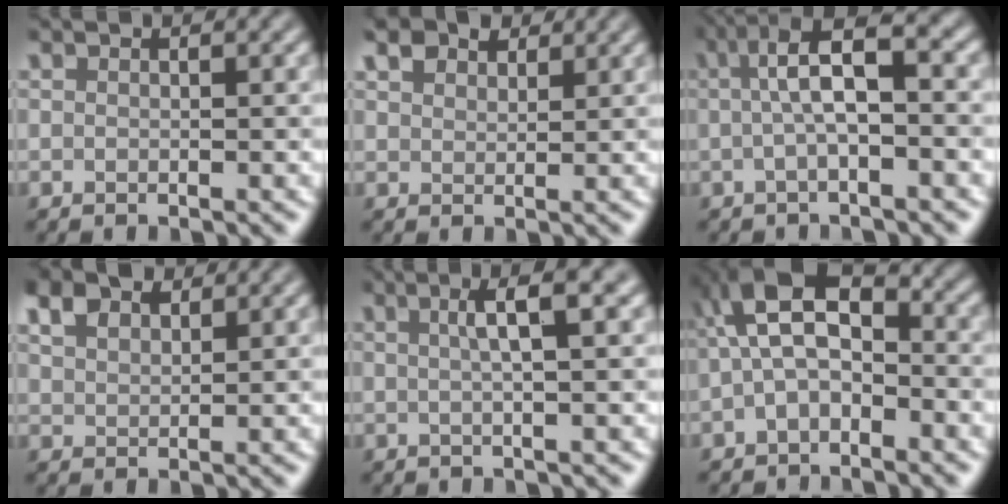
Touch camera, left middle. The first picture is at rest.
{"total": 3.0, "force": [2.2, 1.7, 1.2], "torque": [-0.028, 0.009, 0.039]}
{"total": 5.1, "force": [0.5, 1.2, 4.9], "torque": [-0.090, 0.017, 0.003]}
{"total": 3.4, "force": [2.3, 1.8, 1.7], "torque": [-0.041, 0.011, 0.047]}
{"total": 3.9, "force": [1.1, 0.7, 3.7], "torque": [-0.048, 0.013, 0.012]}
{"total": 5.6, "force": [-0.8, 3.1, 4.6], "torque": [-0.082, 0.023, -0.027]}